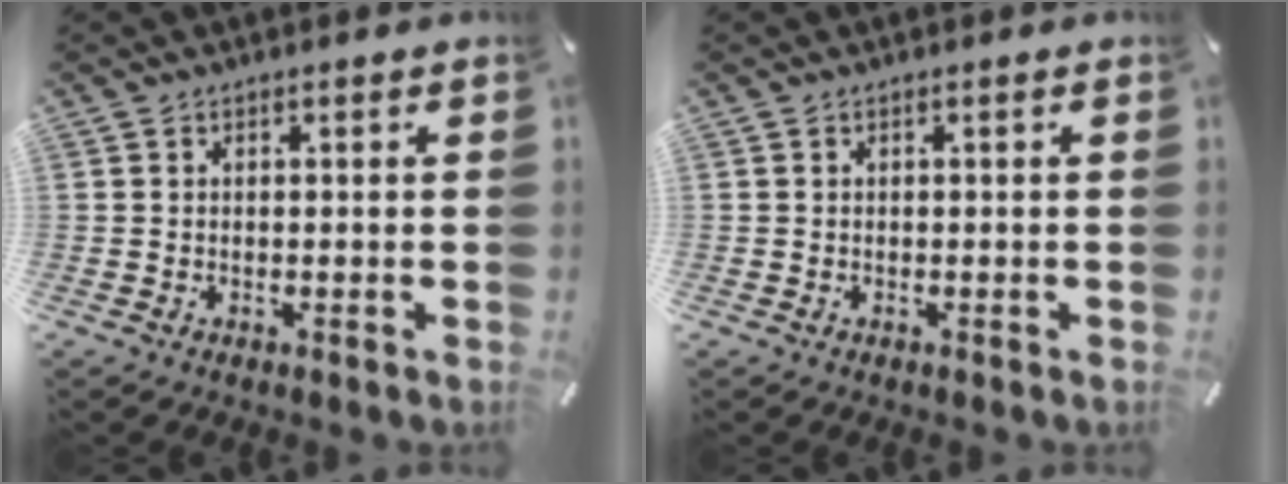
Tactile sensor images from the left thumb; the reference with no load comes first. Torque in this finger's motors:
{"motor_torque": [-0.48, -0.40, -0.08, 0.09, -0.02]}